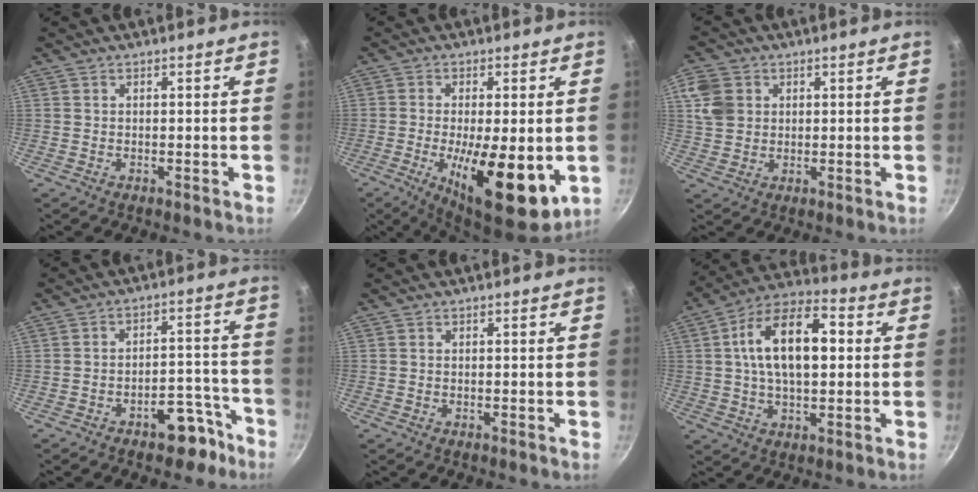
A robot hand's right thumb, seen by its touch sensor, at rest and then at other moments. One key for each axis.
{"total": 16.9, "fx": -4.1, "fy": 5.8, "fz": 15.3, "tx": -0.223, "ty": -0.027, "tz": -0.044}
{"total": 6.9, "fx": 2.0, "fy": 5.6, "fz": 3.5, "tx": -0.062, "ty": 0.001, "tz": 0.039}
{"total": 8.5, "fx": -5.5, "fy": 4.3, "fz": 4.8, "tx": -0.045, "ty": 0.058, "tz": -0.078}
{"total": 0.0}
{"total": 16.4, "fx": 2.4, "fy": 8.5, "fz": 13.8, "tx": -0.229, "ty": 0.023, "tz": 0.035}